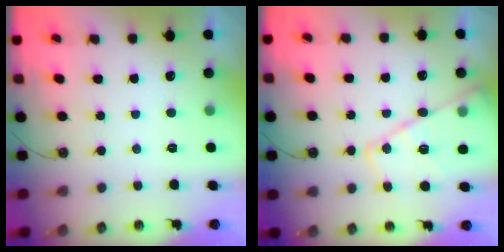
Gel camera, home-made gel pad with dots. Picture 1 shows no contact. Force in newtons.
{"total": 16.1, "press": 16.0, "slide": 1.6}